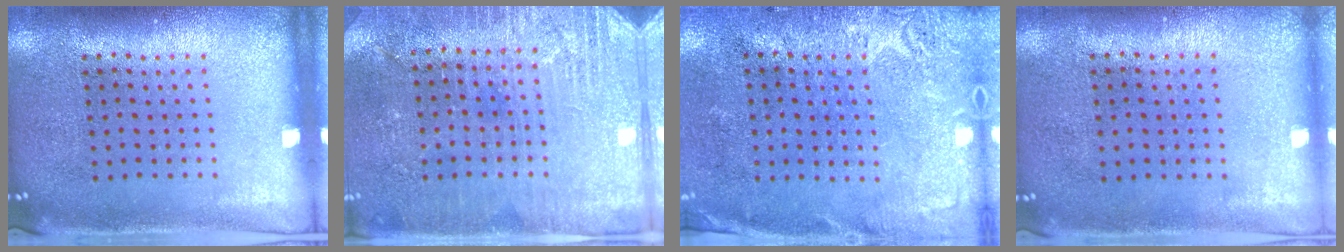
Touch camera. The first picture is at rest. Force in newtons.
{"total": 2.8, "press": 2.8, "slide": 0.4}
{"total": 2.8, "press": 2.4, "slide": 1.4}
{"total": 0.0}